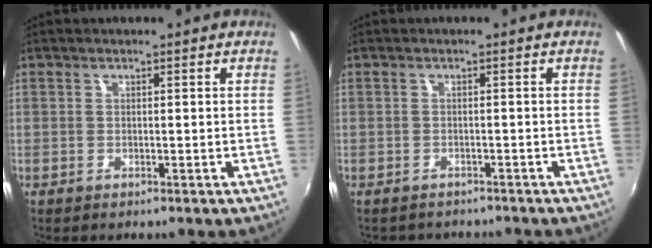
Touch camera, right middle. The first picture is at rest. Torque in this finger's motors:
{"motor_torque": [-0.11, 0.10, -0.07, 0.01]}